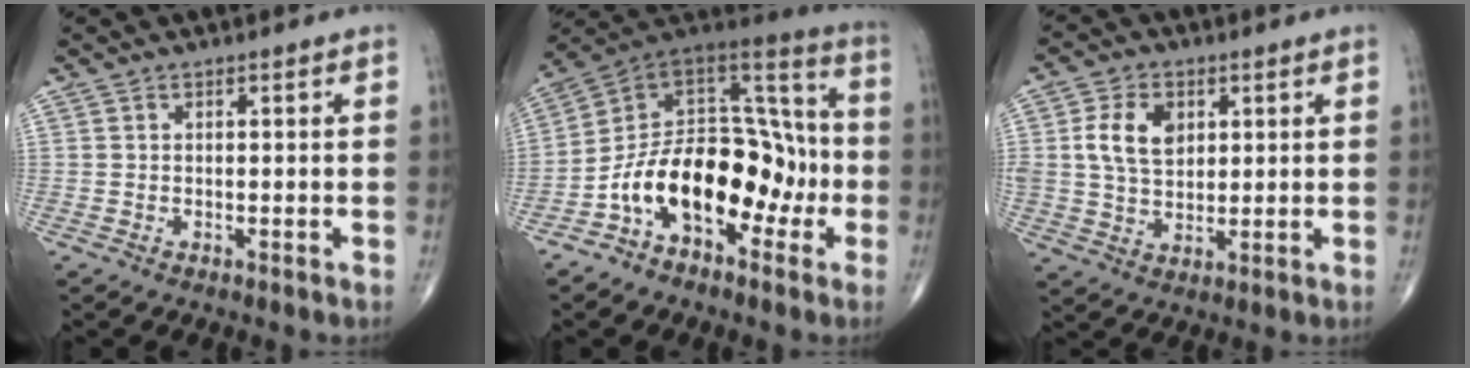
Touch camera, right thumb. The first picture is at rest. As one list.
[{"total": 20.1, "force": [-6.3, 12.5, 14.4], "torque": [-0.190, 0.086, -0.105]}, {"total": 9.6, "force": [2.6, 6.7, 6.4], "torque": [-0.102, -0.005, 0.052]}]